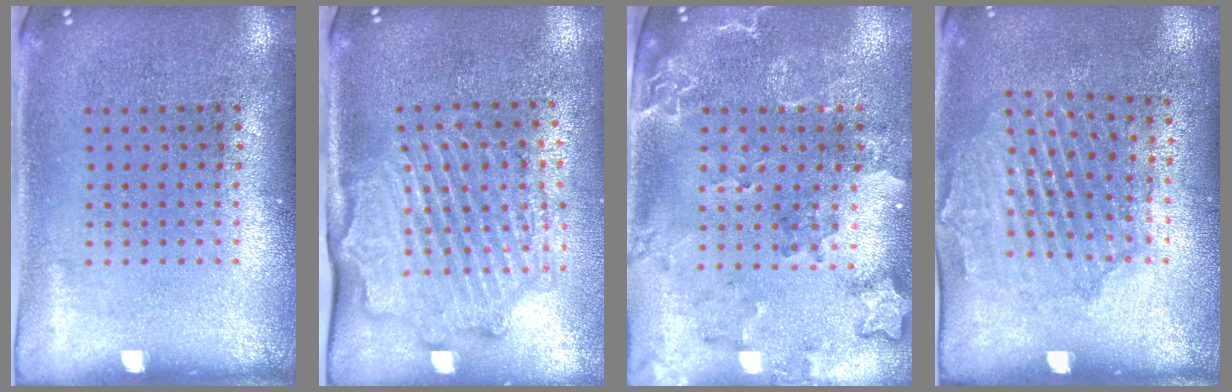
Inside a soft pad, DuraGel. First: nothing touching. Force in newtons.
{"total": 2.2, "press": 2.2, "slide": 0.2}
{"total": 2.2, "press": 1.9, "slide": 1.1}
{"total": 1.5, "press": 1.5, "slide": 0.4}